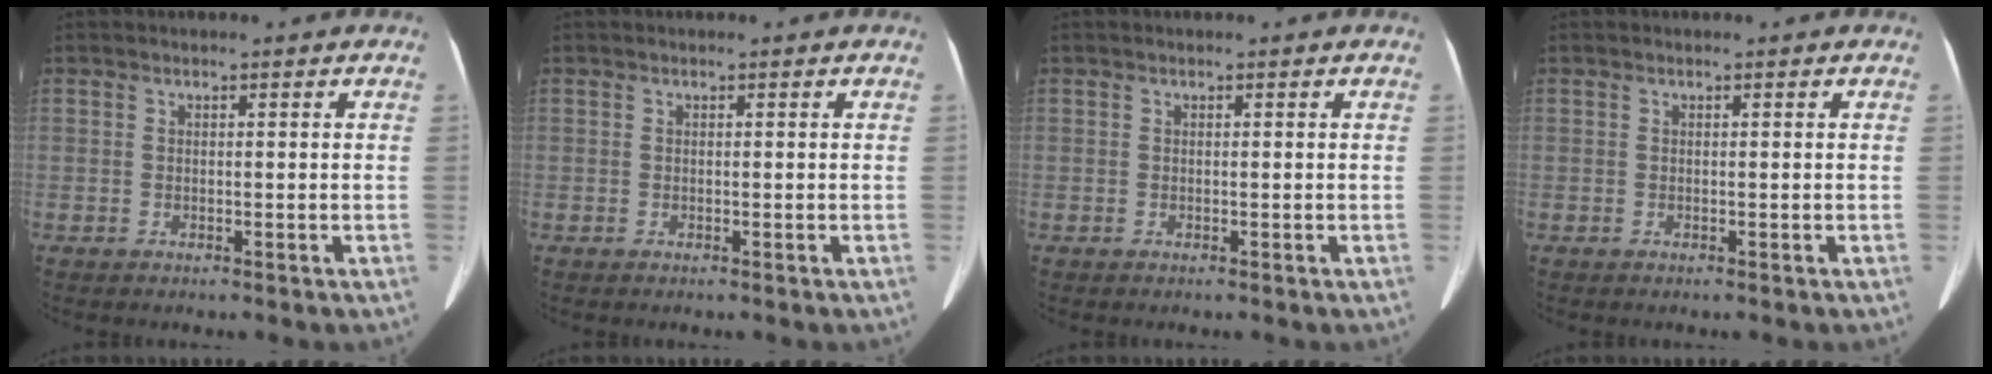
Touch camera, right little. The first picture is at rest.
{"total": 0.0}
{"total": 0.0}
{"total": 0.0}